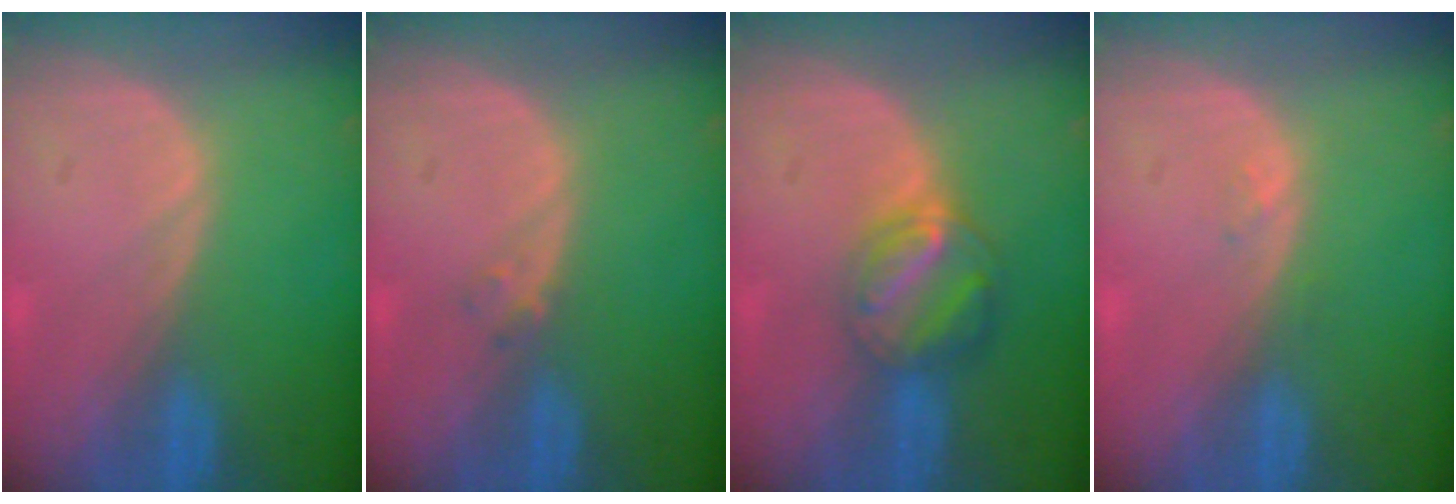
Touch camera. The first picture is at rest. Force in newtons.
{"total": 1.0, "press": 1.0, "slide": 0.2}
{"total": 6.3, "press": 5.6, "slide": 2.8}
{"total": 0.9, "press": 0.8, "slide": 0.4}